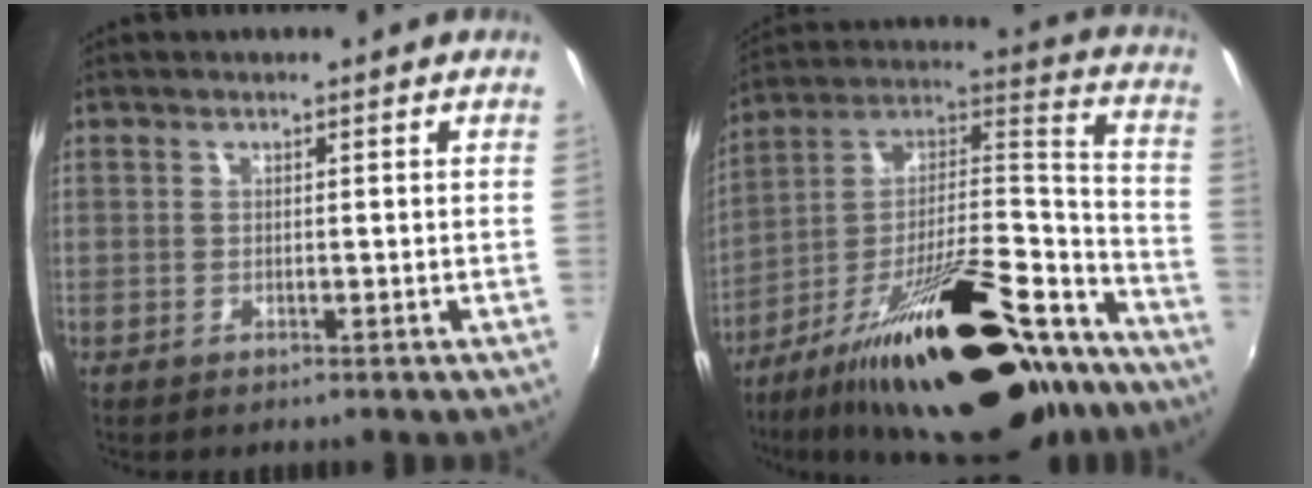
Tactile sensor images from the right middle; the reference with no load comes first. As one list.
[{"total": 32.0, "force": [-21.7, 10.8, 20.9], "torque": [-0.314, 0.025, -0.320]}]